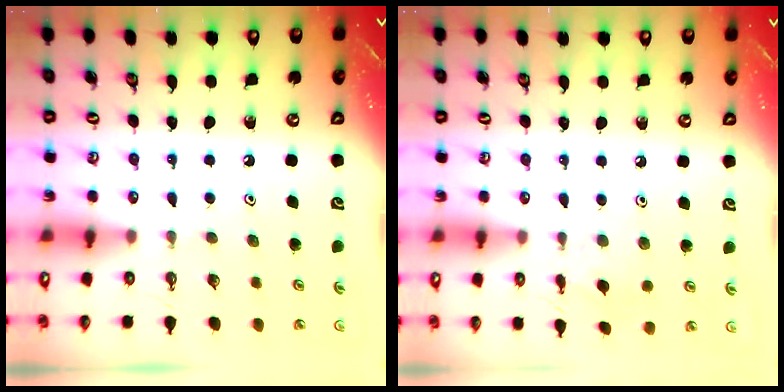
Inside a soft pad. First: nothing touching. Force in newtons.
{"total": 2.8, "press": 2.7, "slide": 0.6}